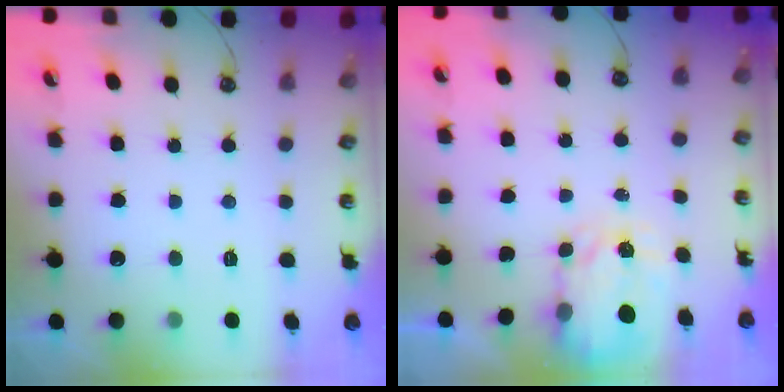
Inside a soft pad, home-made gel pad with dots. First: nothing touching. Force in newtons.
{"total": 3.3, "press": 3.3, "slide": 0.4}